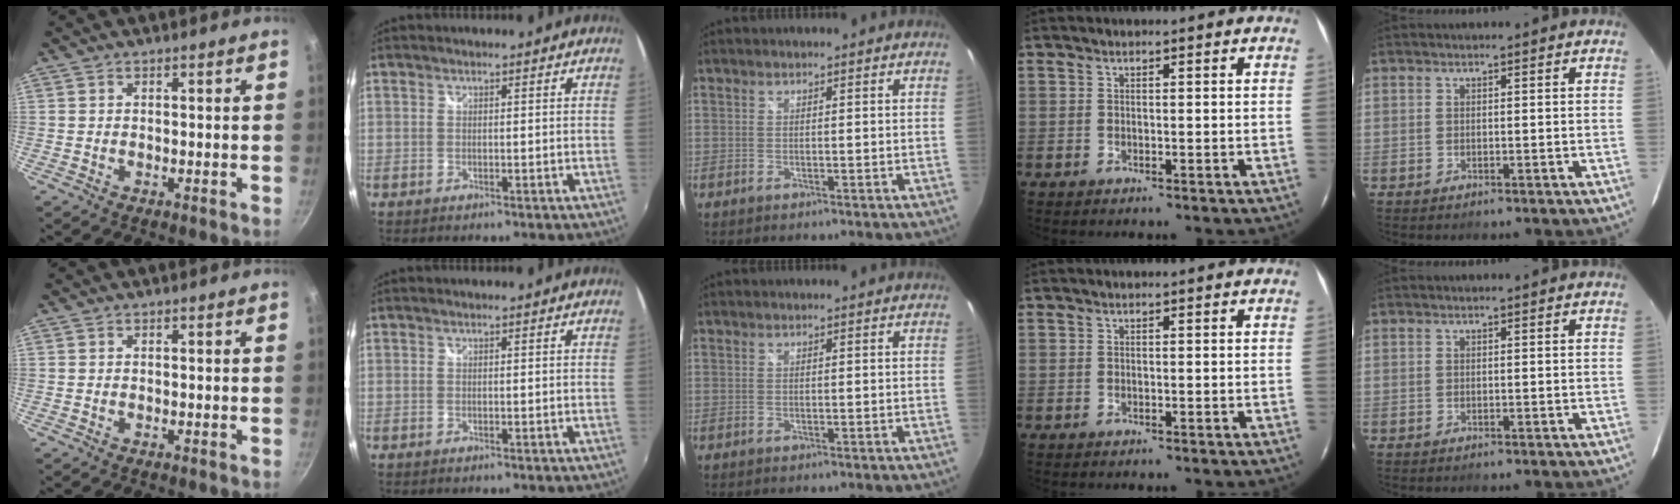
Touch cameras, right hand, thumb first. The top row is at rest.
{}